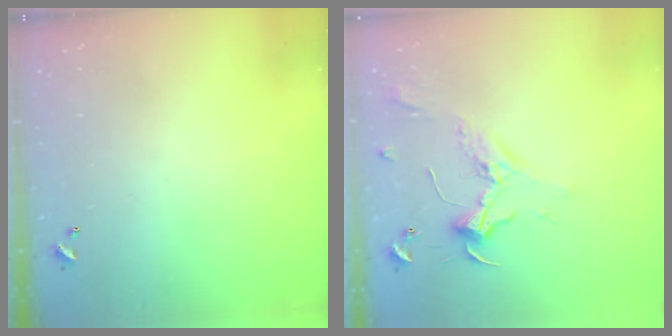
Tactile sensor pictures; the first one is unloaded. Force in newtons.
{"total": 2.3, "press": 2.2, "slide": 0.6}